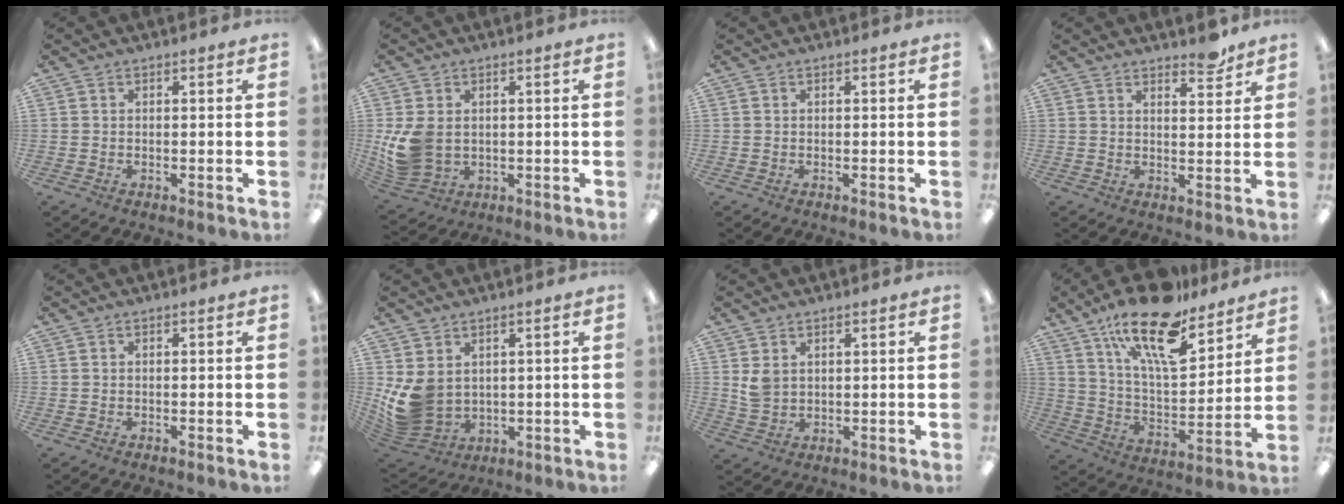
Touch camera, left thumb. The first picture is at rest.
{"total": 9.2, "force": [0.3, 7.2, 5.8], "torque": [-0.134, 0.005, 0.011]}
{"total": 0.0}
{"total": 4.9, "force": [4.3, 1.5, 1.9], "torque": [-0.005, -0.031, 0.070]}
{"total": 0.0}
{"total": 9.6, "force": [1.2, 7.9, 5.3], "torque": [-0.133, -0.017, 0.029]}
{"total": 4.0, "force": [1.8, 2.9, 2.1], "torque": [-0.035, -0.001, 0.034]}
{"total": 21.5, "force": [15.0, 8.0, 13.1], "torque": [-0.219, -0.089, 0.257]}